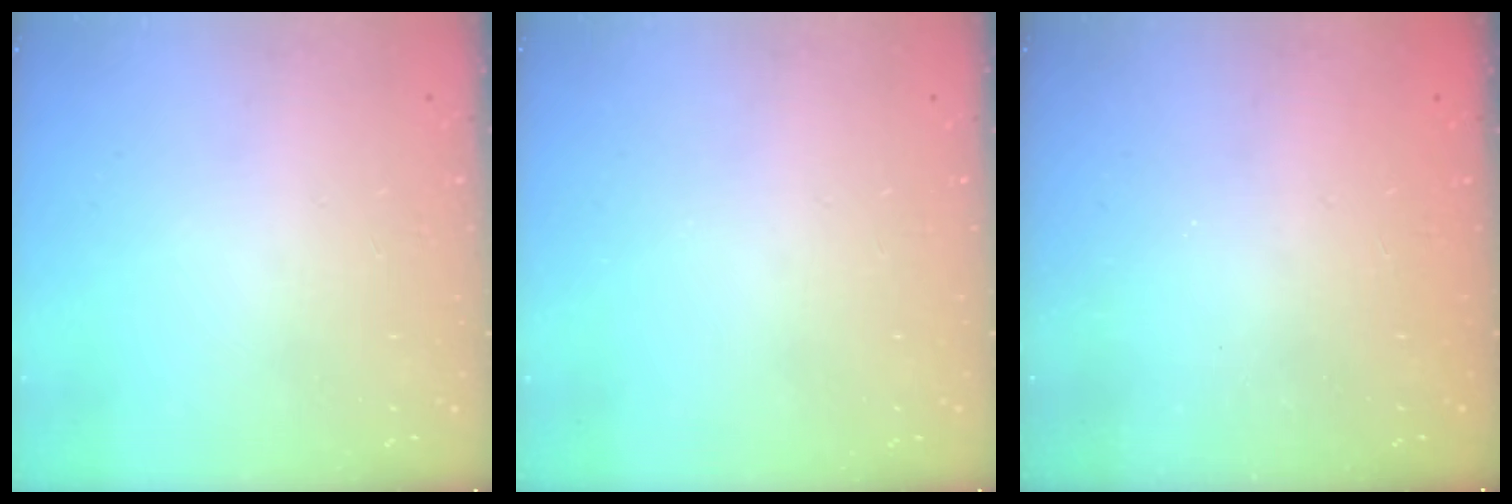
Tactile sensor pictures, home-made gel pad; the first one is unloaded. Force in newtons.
{"total": 0.0}
{"total": 2.5, "press": 2.3, "slide": 0.8}